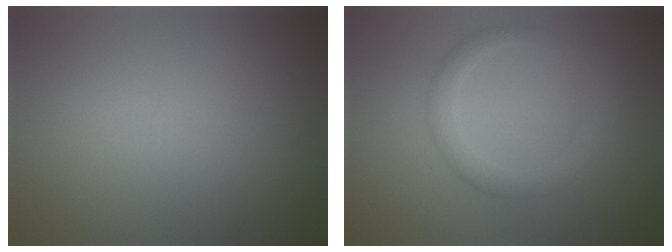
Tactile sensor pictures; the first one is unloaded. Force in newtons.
{"total": 2.7, "press": 2.7, "slide": 0.1}